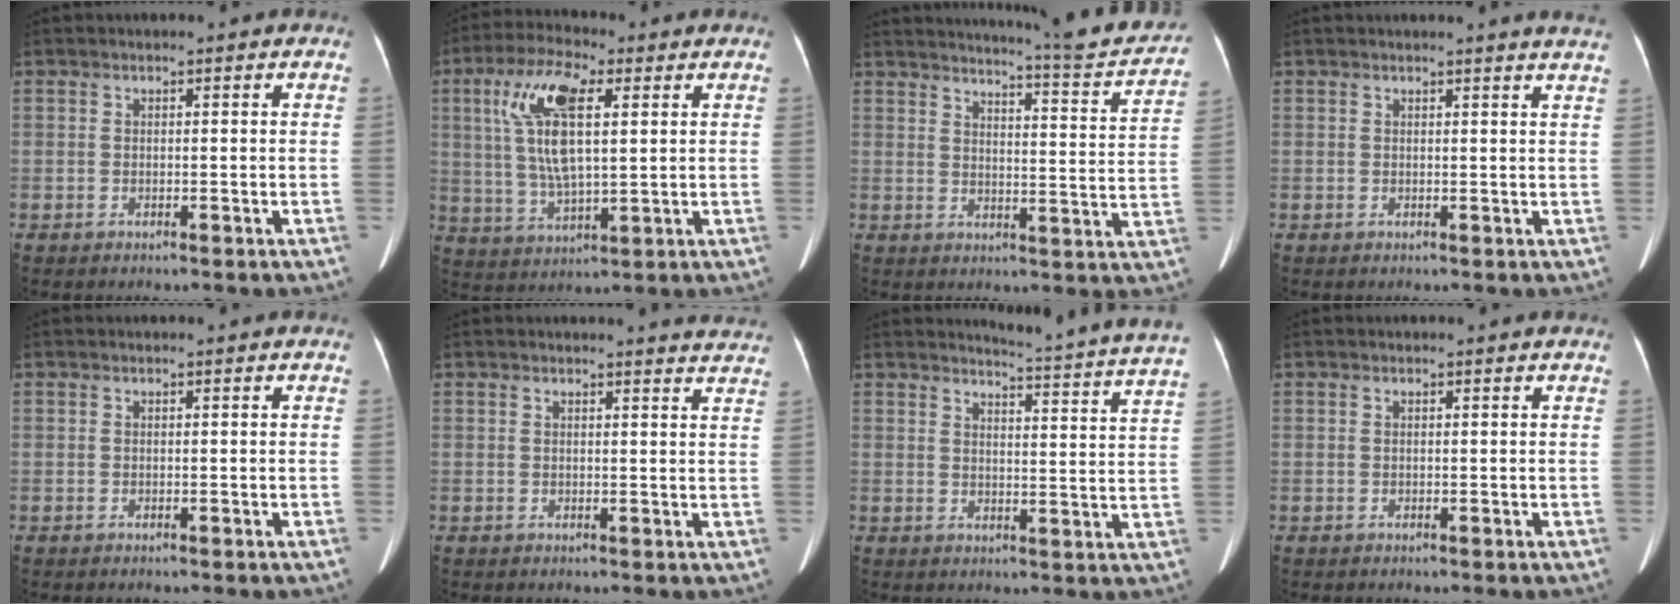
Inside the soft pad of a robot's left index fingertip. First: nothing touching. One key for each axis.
{"total": 12.0, "fx": 3.5, "fy": 3.3, "fz": 11.0, "tx": -0.235, "ty": 0.013, "tz": 0.067}
{"total": 16.6, "fx": 15.6, "fy": 0.3, "fz": 5.6, "tx": -0.078, "ty": -0.056, "tz": 0.183}
{"total": 4.9, "fx": 4.5, "fy": -0.5, "fz": 1.7, "tx": -0.018, "ty": -0.007, "tz": 0.028}
{"total": 0.0}
{"total": 7.3, "fx": 7.2, "fy": 0.1, "fz": 1.2, "tx": -0.003, "ty": -0.028, "tz": 0.051}
{"total": 15.6, "fx": 15.1, "fy": -1.9, "fz": 3.6, "tx": -0.055, "ty": -0.099, "tz": 0.159}
{"total": 0.8, "fx": 0.8, "fy": 0.1, "fz": 0.2, "tx": -0.010, "ty": 0.005, "tz": 0.005}